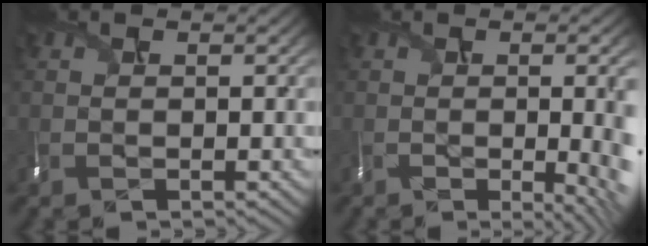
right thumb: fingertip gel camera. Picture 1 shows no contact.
{"total": 9.8, "force": [-1.3, 3.4, 9.1], "torque": [-0.086, -0.005, -0.011]}